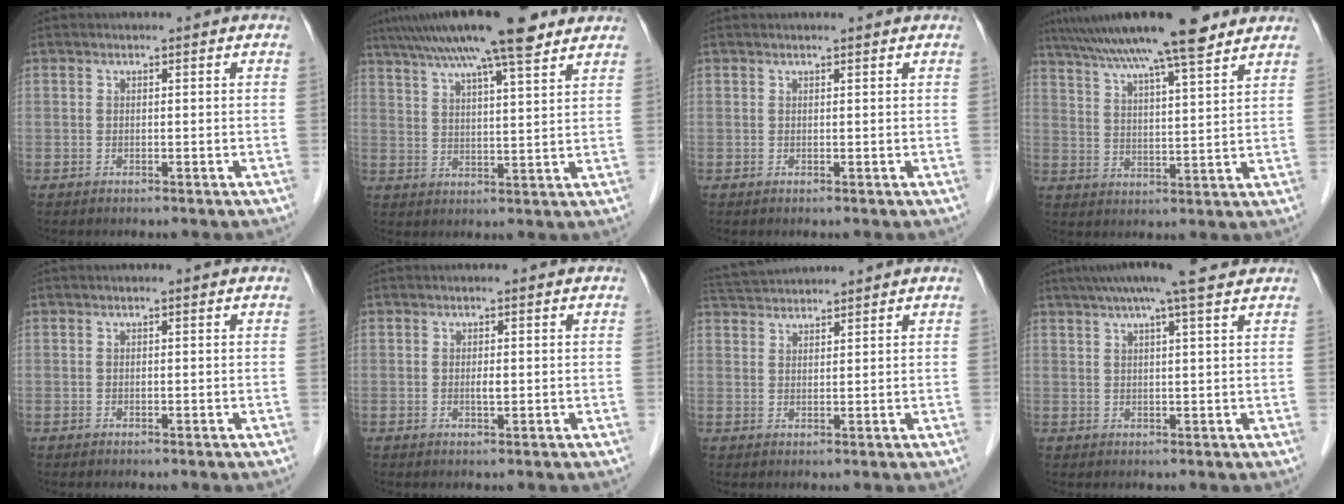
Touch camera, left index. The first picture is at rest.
{"total": 16.1, "force": [12.4, 1.7, 10.2], "torque": [-0.174, 0.038, 0.185]}
{"total": 1.4, "force": [1.4, 0.0, 0.3], "torque": [-0.009, 0.010, 0.018]}
{"total": 16.3, "force": [13.3, 1.0, 9.4], "torque": [-0.160, 0.033, 0.207]}
{"total": 0.0}
{"total": 1.1, "force": [0.0, 0.2, 1.1], "torque": [-0.021, -0.002, 0.001]}
{"total": 5.6, "force": [5.5, -0.1, 1.1], "torque": [-0.026, 0.036, 0.101]}
{"total": 10.8, "force": [8.6, 0.2, 6.6], "torque": [-0.105, 0.037, 0.112]}